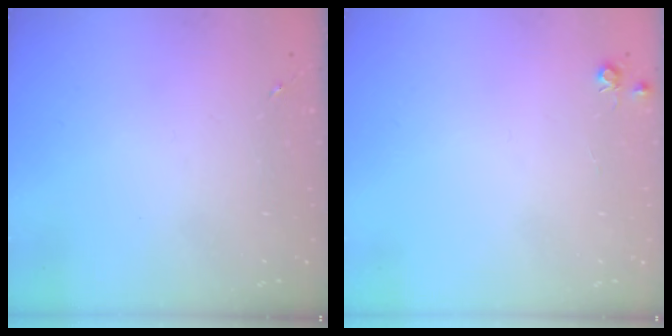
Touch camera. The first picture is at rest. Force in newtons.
{"total": 5.4, "press": 5.3, "slide": 0.7}